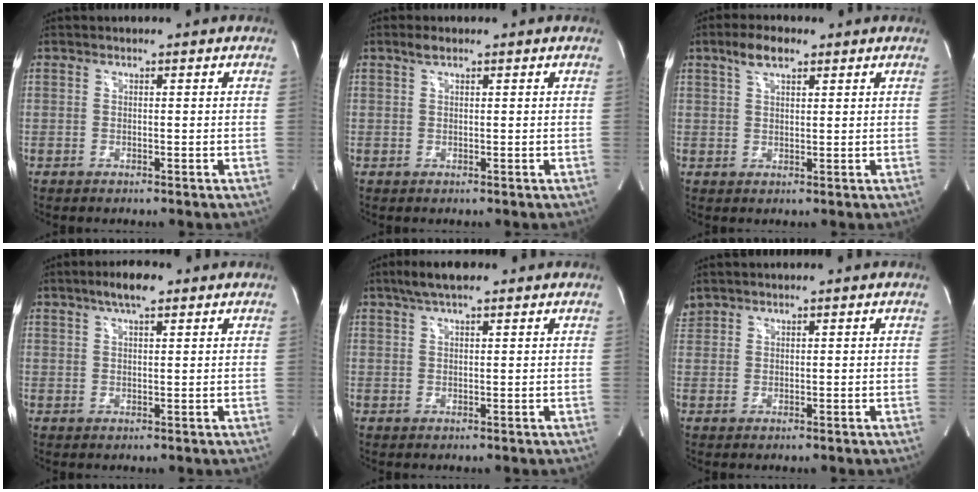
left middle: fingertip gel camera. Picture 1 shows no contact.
{"total": 1.5, "force": [1.0, 0.6, 0.9], "torque": [-0.017, 0.009, 0.018]}
{"total": 4.4, "force": [2.8, 1.9, 2.9], "torque": [-0.058, 0.013, 0.054]}
{"total": 4.7, "force": [3.1, 1.0, 3.4], "torque": [-0.063, 0.012, 0.051]}
{"total": 5.1, "force": [3.7, 1.1, 3.4], "torque": [-0.068, 0.022, 0.065]}
{"total": 1.9, "force": [1.8, 0.7, 0.0], "torque": [-0.006, 0.017, 0.039]}